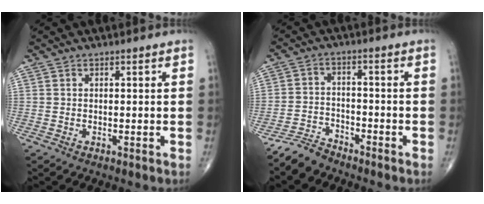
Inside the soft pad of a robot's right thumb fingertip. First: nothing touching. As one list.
[{"total": 4.7, "force": [-4.4, 1.6, 0.5], "torque": [-0.007, 0.019, -0.090]}]